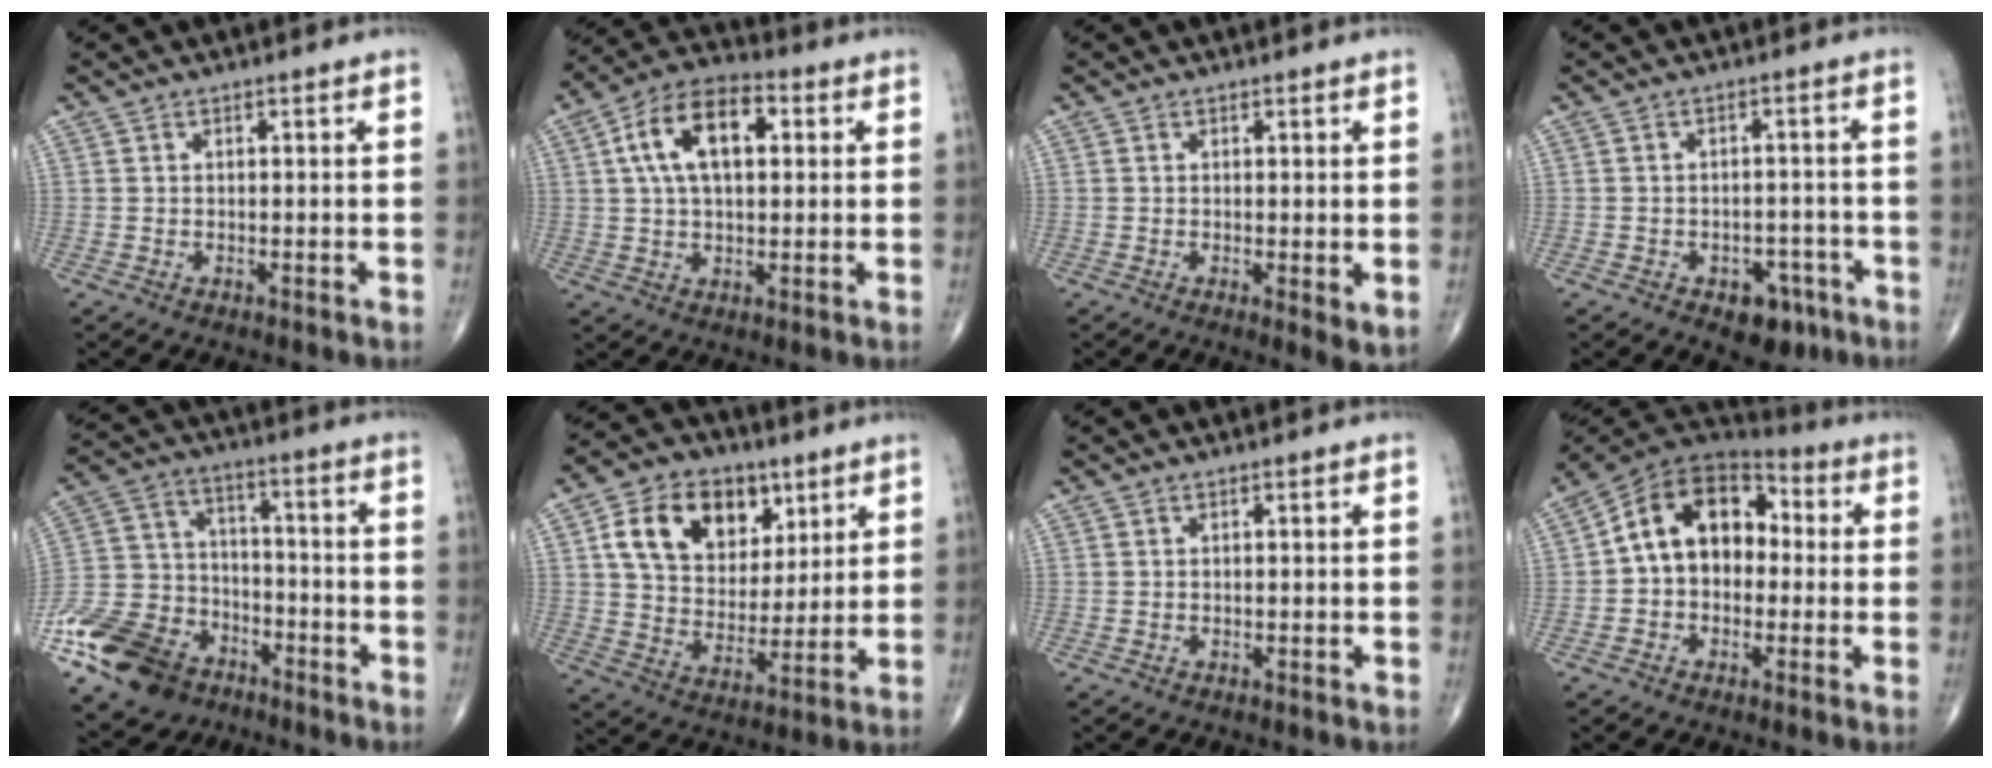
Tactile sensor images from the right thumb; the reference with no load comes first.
{"total": 13.6, "force": [3.3, 7.4, 10.9], "torque": [-0.184, 0.023, 0.052]}
{"total": 3.0, "force": [-0.1, 0.9, 2.9], "torque": [-0.046, -0.014, -0.004]}
{"total": 6.3, "force": [-3.5, 4.1, 3.4], "torque": [-0.017, 0.026, -0.042]}
{"total": 18.7, "force": [-11.2, 12.5, 8.3], "torque": [-0.150, 0.058, -0.202]}
{"total": 17.1, "force": [6.9, 12.1, 9.9], "torque": [-0.133, -0.017, 0.123]}
{"total": 0.0}
{"total": 14.3, "force": [0.6, 10.3, 9.9], "torque": [-0.125, 0.045, -0.007]}